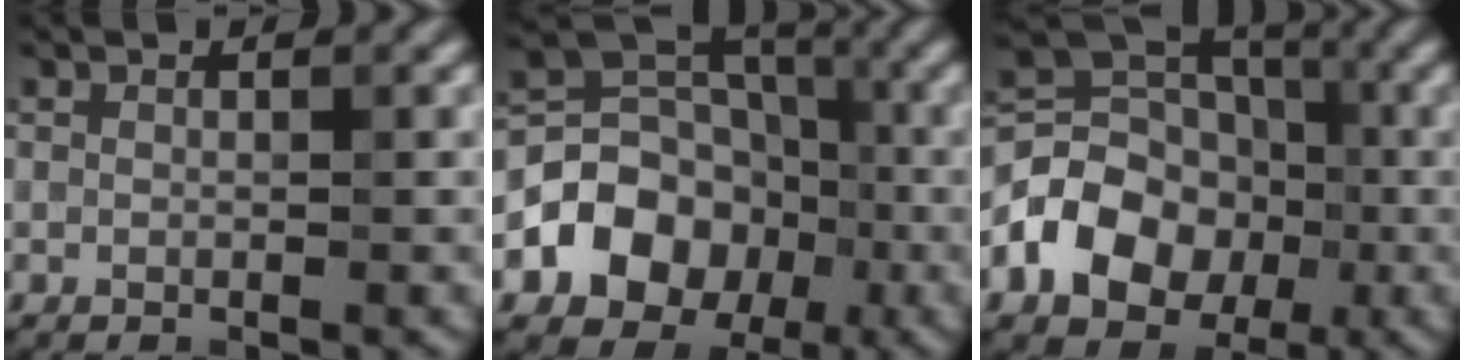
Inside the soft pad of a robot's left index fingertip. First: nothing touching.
{"total": 8.0, "force": [-2.4, 6.5, 4.0], "torque": [-0.053, 0.001, -0.056]}
{"total": 8.6, "force": [-2.6, 6.7, 4.8], "torque": [-0.082, 0.001, -0.062]}